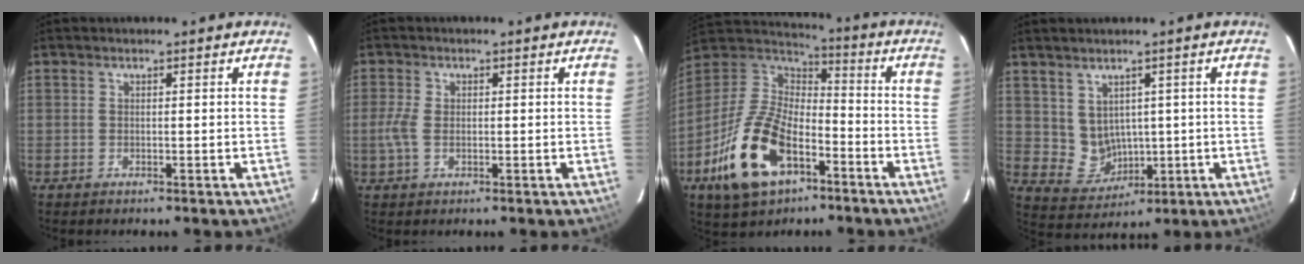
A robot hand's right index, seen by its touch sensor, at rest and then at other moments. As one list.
[{"total": 3.5, "force": [-0.3, 2.1, 2.8], "torque": [-0.067, 0.002, -0.007]}, {"total": 20.7, "force": [-9.5, 11.7, 14.3], "torque": [-0.318, -0.011, -0.167]}, {"total": 6.2, "force": [1.6, 5.5, 2.5], "torque": [-0.054, 0.000, 0.054]}]